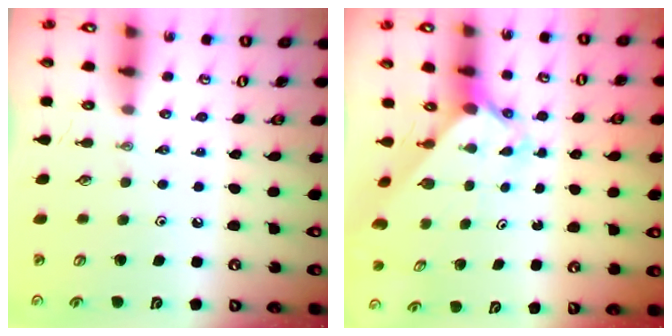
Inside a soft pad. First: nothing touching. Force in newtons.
{"total": 2.3, "press": 2.3, "slide": 0.1}